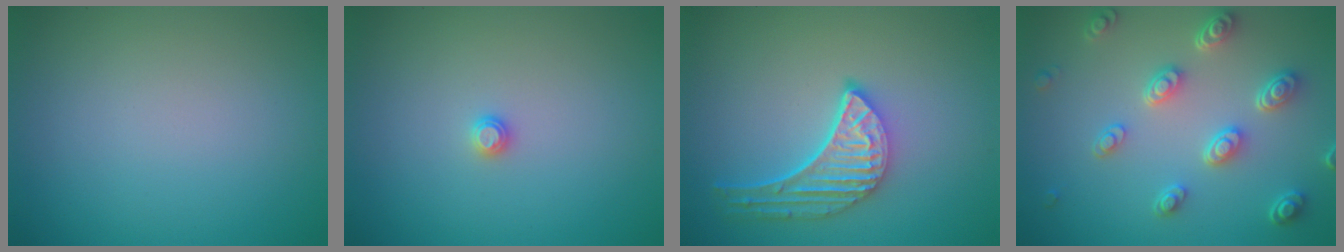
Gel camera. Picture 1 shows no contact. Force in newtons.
{"total": 0.8, "press": 0.8, "slide": 0.1}
{"total": 4.8, "press": 3.7, "slide": 3.0}
{"total": 4.6, "press": 3.6, "slide": 2.8}